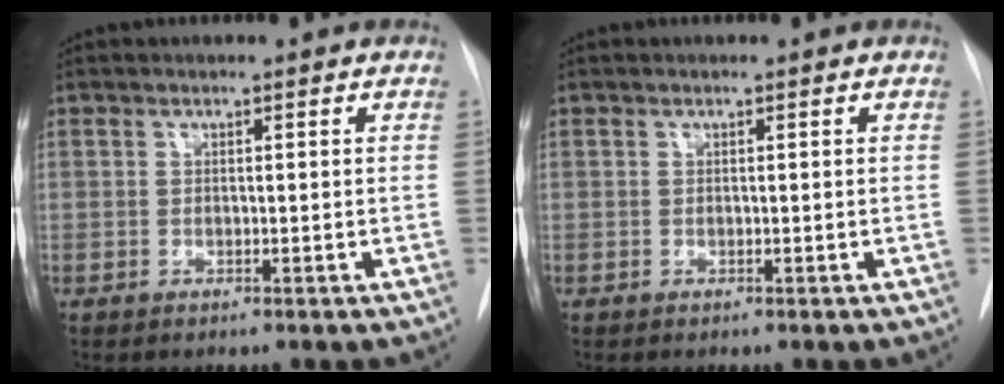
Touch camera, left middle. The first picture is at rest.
{"total": 0.0}